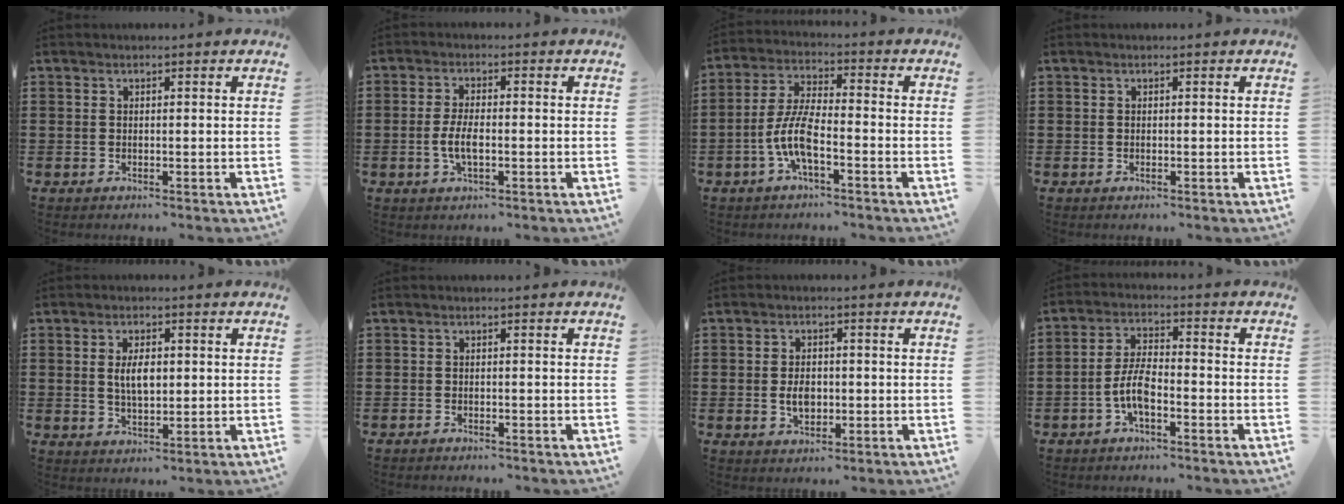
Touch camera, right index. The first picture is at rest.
{"total": 4.2, "force": [-0.9, 1.5, 3.9], "torque": [-0.089, -0.004, -0.023]}
{"total": 7.3, "force": [-2.9, 2.0, 6.4], "torque": [-0.156, -0.013, -0.062]}
{"total": 0.0}
{"total": 4.4, "force": [0.3, 1.9, 3.9], "torque": [-0.071, 0.001, 0.001]}
{"total": 0.8, "force": [-0.8, 0.2, 0.1], "torque": [-0.003, 0.002, -0.017]}
{"total": 3.5, "force": [-0.5, 2.3, 2.5], "torque": [-0.044, 0.002, -0.013]}
{"total": 5.8, "force": [-2.4, 2.0, 4.9], "torque": [-0.120, -0.002, -0.054]}